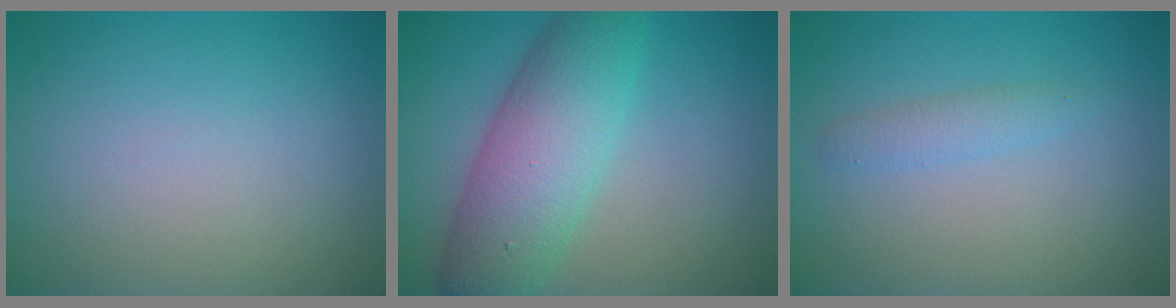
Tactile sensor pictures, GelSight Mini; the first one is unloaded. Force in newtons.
{"total": 7.7, "press": 7.7, "slide": 0.1}
{"total": 1.4, "press": 1.4, "slide": 0.0}